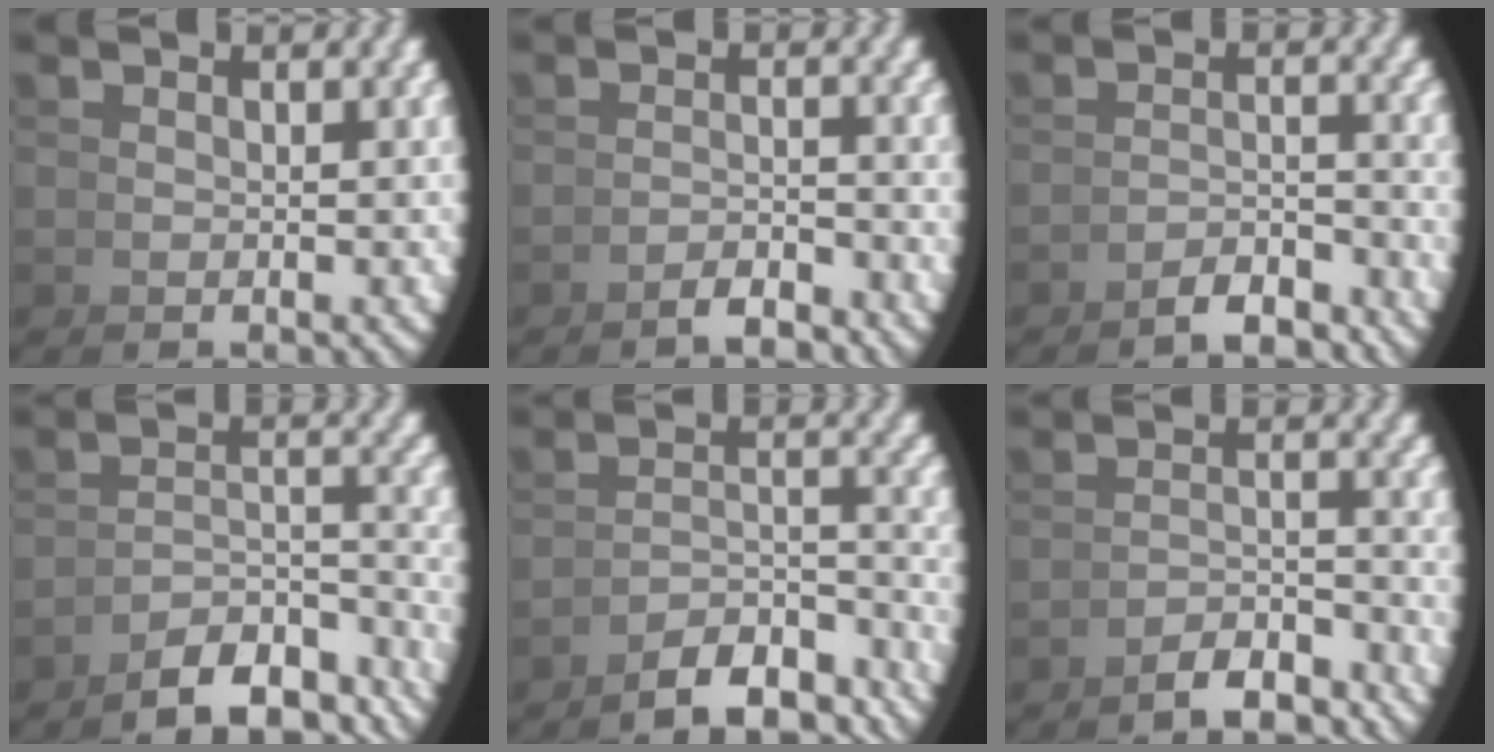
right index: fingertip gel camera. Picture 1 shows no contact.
{"total": 2.4, "force": [-2.3, -0.7, 0.6], "torque": [0.014, 0.010, -0.044]}
{"total": 3.6, "force": [-3.4, -0.2, 1.3], "torque": [0.001, 0.004, -0.061]}
{"total": 8.4, "force": [-7.0, 2.1, 4.2], "torque": [-0.053, -0.022, -0.096]}
{"total": 7.4, "force": [-6.4, 1.6, 3.5], "torque": [-0.040, -0.017, -0.092]}
{"total": 4.3, "force": [-3.9, 0.1, 1.8], "torque": [-0.005, 0.003, -0.067]}